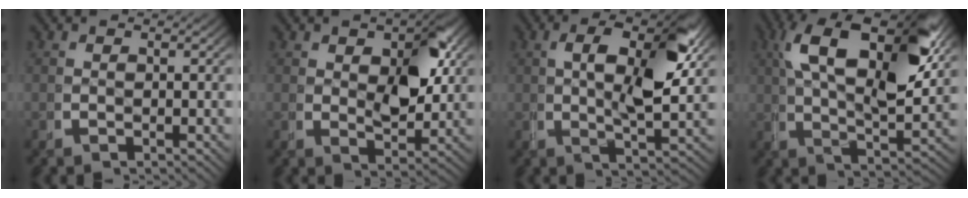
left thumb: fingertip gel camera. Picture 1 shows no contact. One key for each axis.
{"total": 5.1, "fx": 1.3, "fy": 2.6, "fz": 4.2, "tx": -0.066, "ty": -0.023, "tz": 0.035}
{"total": 8.2, "fx": 1.5, "fy": 2.8, "fz": 7.6, "tx": -0.127, "ty": -0.006, "tz": 0.025}
{"total": 13.0, "fx": 3.6, "fy": 5.8, "fz": 11.1, "tx": -0.190, "ty": -0.008, "tz": 0.061}